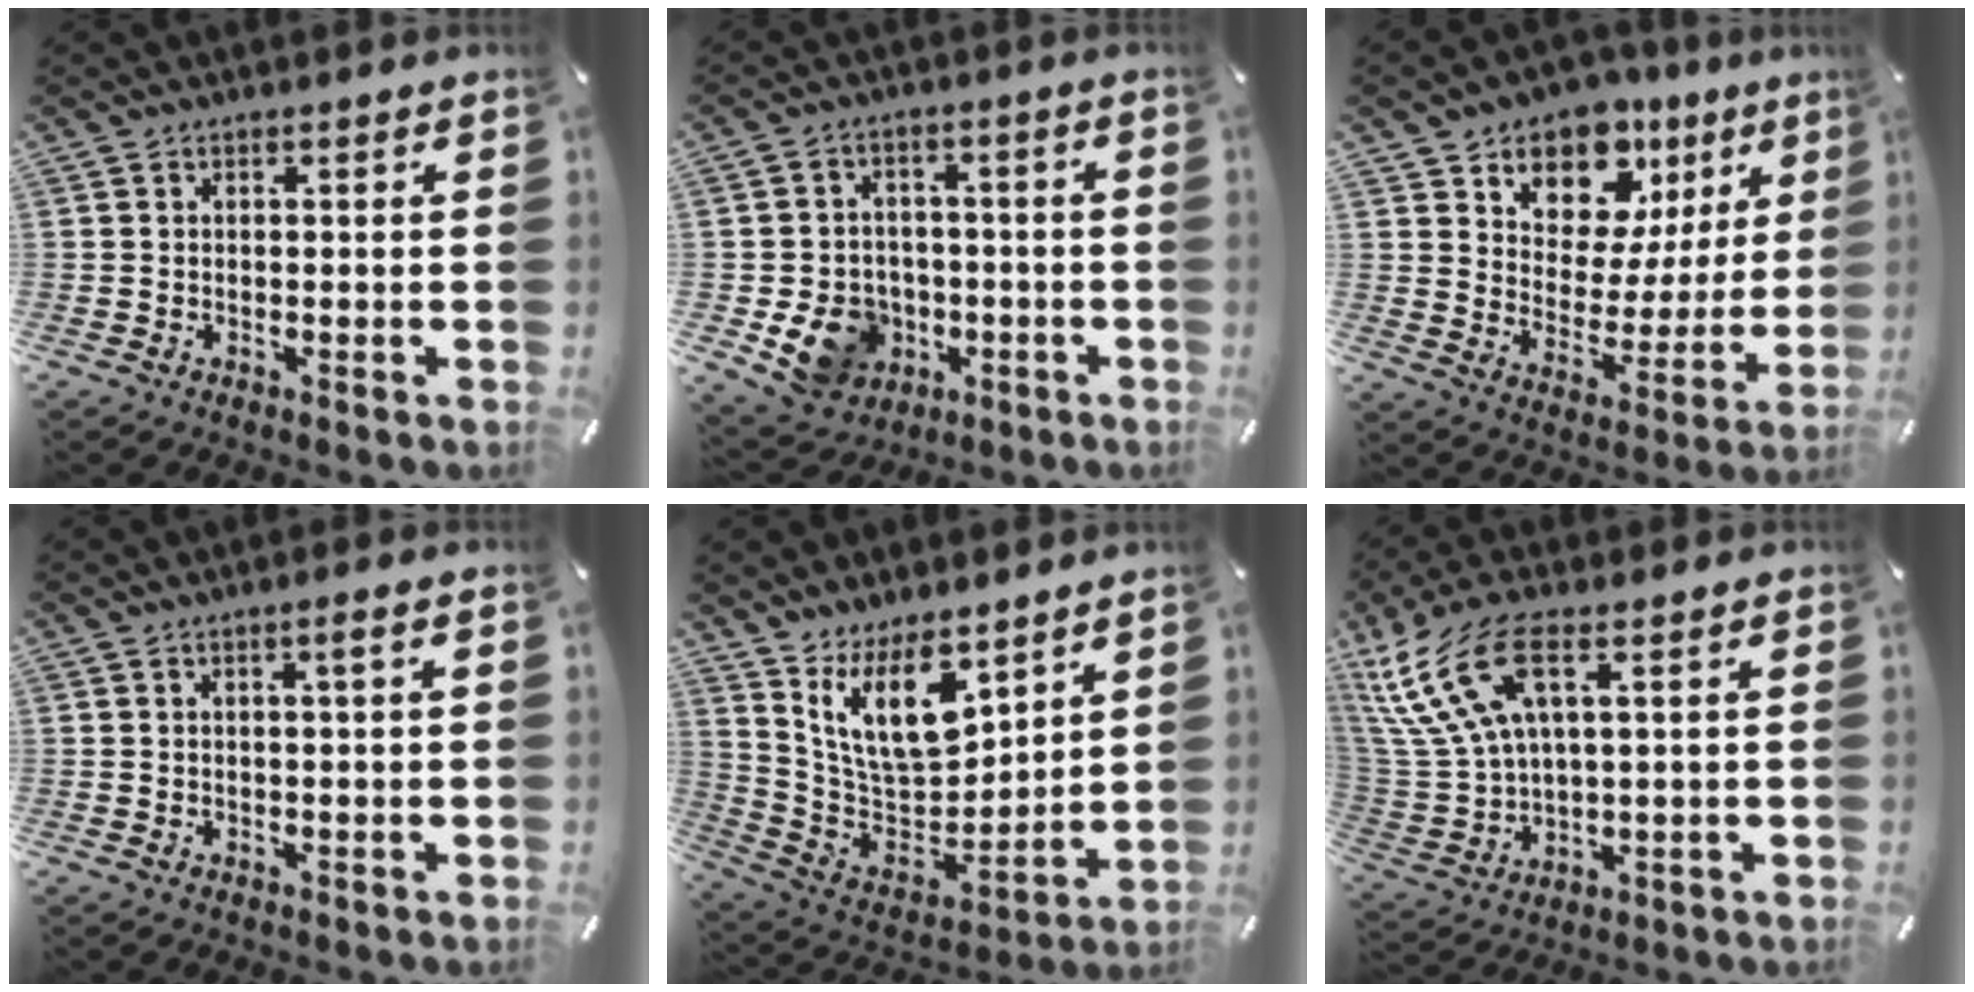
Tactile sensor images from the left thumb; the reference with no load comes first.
{"total": 10.7, "force": [-3.5, 9.3, 4.1], "torque": [-0.084, 0.028, -0.052]}
{"total": 12.2, "force": [8.5, 8.1, 3.4], "torque": [-0.053, -0.071, 0.156]}
{"total": 1.9, "force": [0.5, 0.0, 1.8], "torque": [-0.035, 0.000, 0.008]}
{"total": 15.6, "force": [10.2, 7.6, 9.0], "torque": [-0.176, -0.066, 0.187]}
{"total": 16.3, "force": [7.2, 7.7, 12.4], "torque": [-0.291, -0.021, 0.127]}